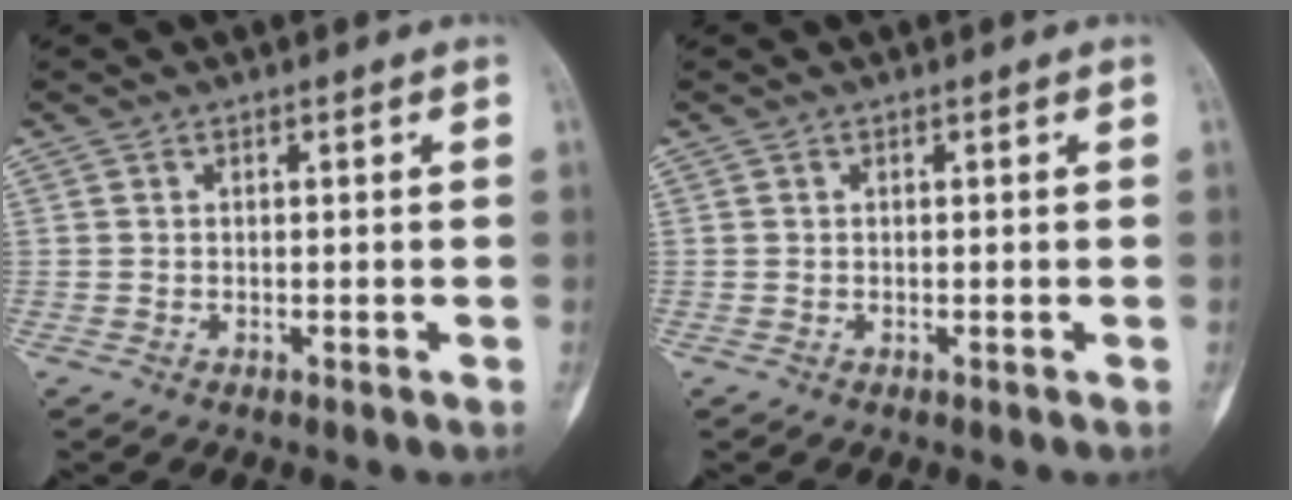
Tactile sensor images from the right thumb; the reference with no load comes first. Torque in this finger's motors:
{"motor_torque": [0.06, -0.04, 0.20, 0.06, 0.12]}